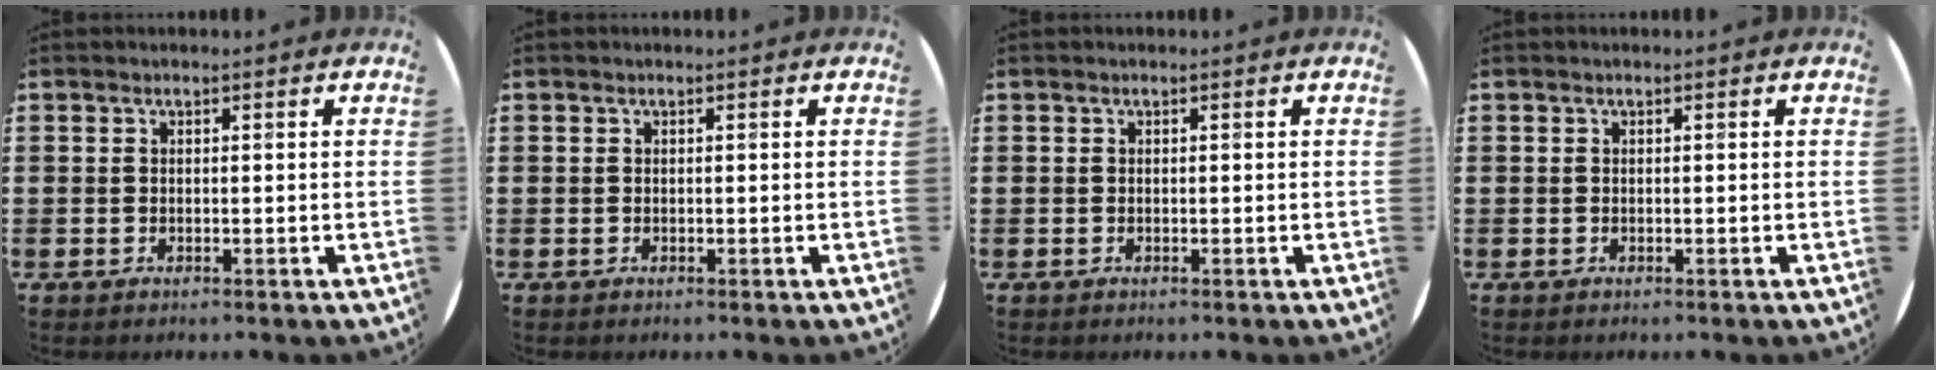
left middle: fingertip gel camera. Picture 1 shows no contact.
{"total": 0.0}
{"total": 0.0}
{"total": 0.0}